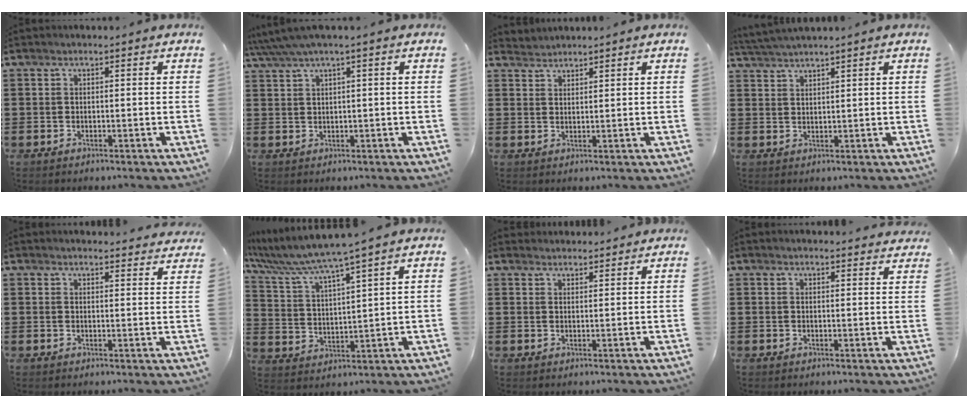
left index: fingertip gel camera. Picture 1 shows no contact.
{"total": 2.2, "force": [1.0, -0.1, 1.9], "torque": [-0.045, -0.002, 0.014]}
{"total": 1.7, "force": [1.6, 0.1, -0.5], "torque": [0.004, 0.003, 0.035]}
{"total": 2.4, "force": [2.3, -0.4, 0.3], "torque": [-0.012, -0.001, 0.046]}
{"total": 2.6, "force": [2.6, 0.0, 0.1], "torque": [-0.002, -0.012, 0.048]}
{"total": 6.0, "force": [5.3, -0.8, 2.9], "torque": [-0.081, -0.039, 0.084]}
{"total": 2.1, "force": [2.1, 0.3, -0.1], "torque": [-0.002, -0.001, 0.042]}
{"total": 2.0, "force": [2.0, 0.0, 0.2], "torque": [-0.008, -0.002, 0.038]}